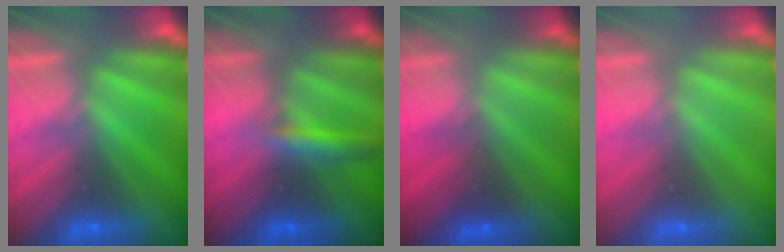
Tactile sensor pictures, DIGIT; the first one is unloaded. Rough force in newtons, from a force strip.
{"total": 2.9}
{"total": 1.5}
{"total": 3.1}